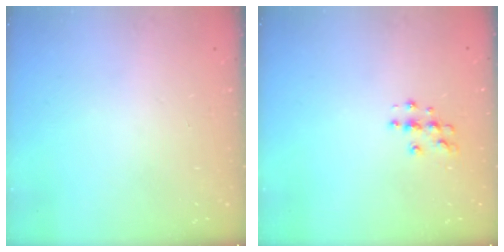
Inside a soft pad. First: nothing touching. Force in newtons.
{"total": 4.5, "press": 4.4, "slide": 0.4}